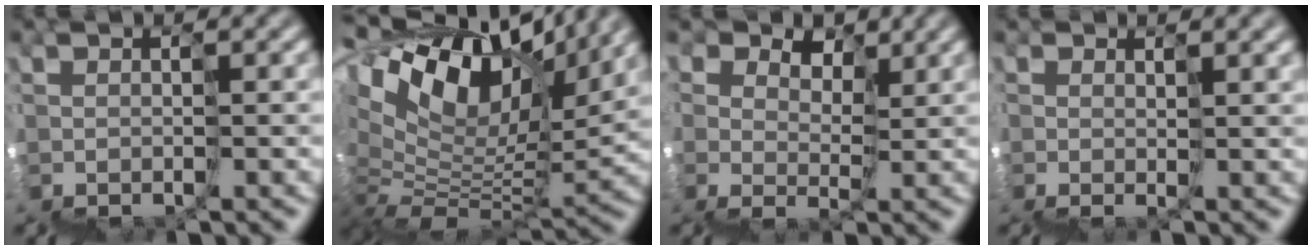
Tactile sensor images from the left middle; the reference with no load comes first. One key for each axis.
{"total": 10.6, "fx": 7.5, "fy": 4.0, "fz": 6.3, "tx": -0.116, "ty": 0.051, "tz": 0.126}
{"total": 4.1, "fx": 3.1, "fy": 2.7, "fz": 0.4, "tx": 0.010, "ty": 0.019, "tz": 0.063}
{"total": 2.9, "fx": 1.5, "fy": 0.7, "fz": 2.4, "tx": -0.030, "ty": 0.007, "tz": 0.032}